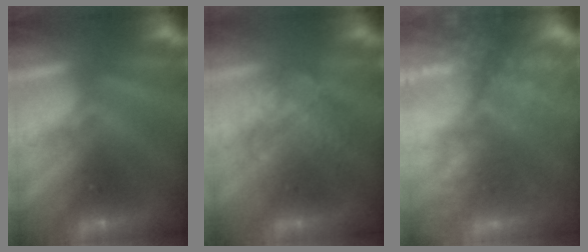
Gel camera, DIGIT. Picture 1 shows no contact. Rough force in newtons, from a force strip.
{"total": 2.3}
{"total": 7.0}